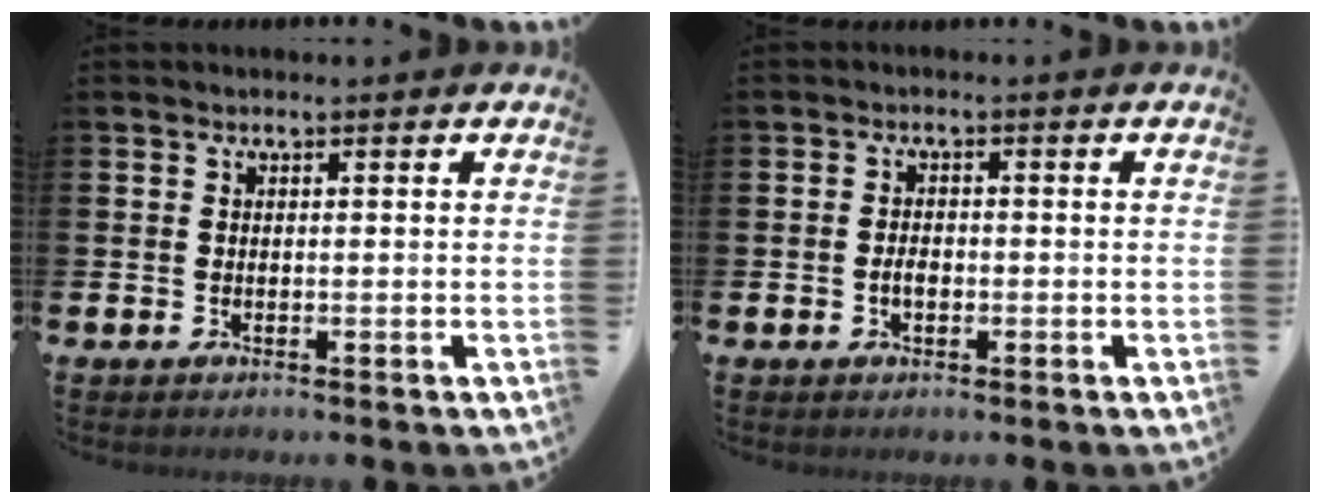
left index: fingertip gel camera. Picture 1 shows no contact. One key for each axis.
{"total": 1.8, "fx": -0.4, "fy": 1.1, "fz": 1.4, "tx": -0.016, "ty": -0.001, "tz": -0.012}